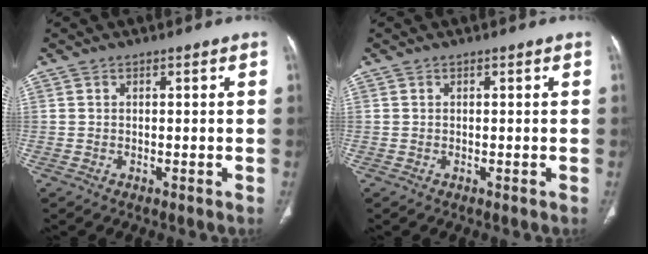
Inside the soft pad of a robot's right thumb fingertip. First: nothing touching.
{"total": 0.0}